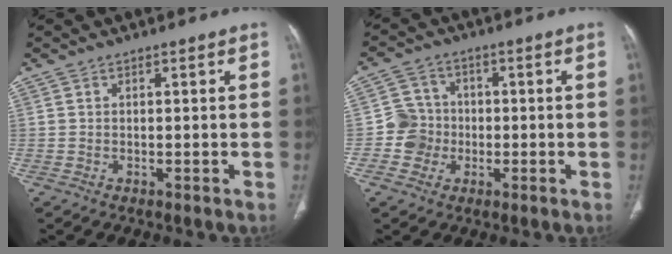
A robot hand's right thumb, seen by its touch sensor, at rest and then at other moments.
{"total": 5.9, "force": [-1.3, 5.7, 0.9], "torque": [0.016, 0.015, -0.031]}